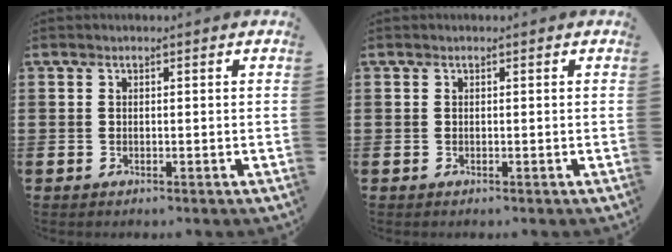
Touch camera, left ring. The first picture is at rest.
{"total": 0.0}